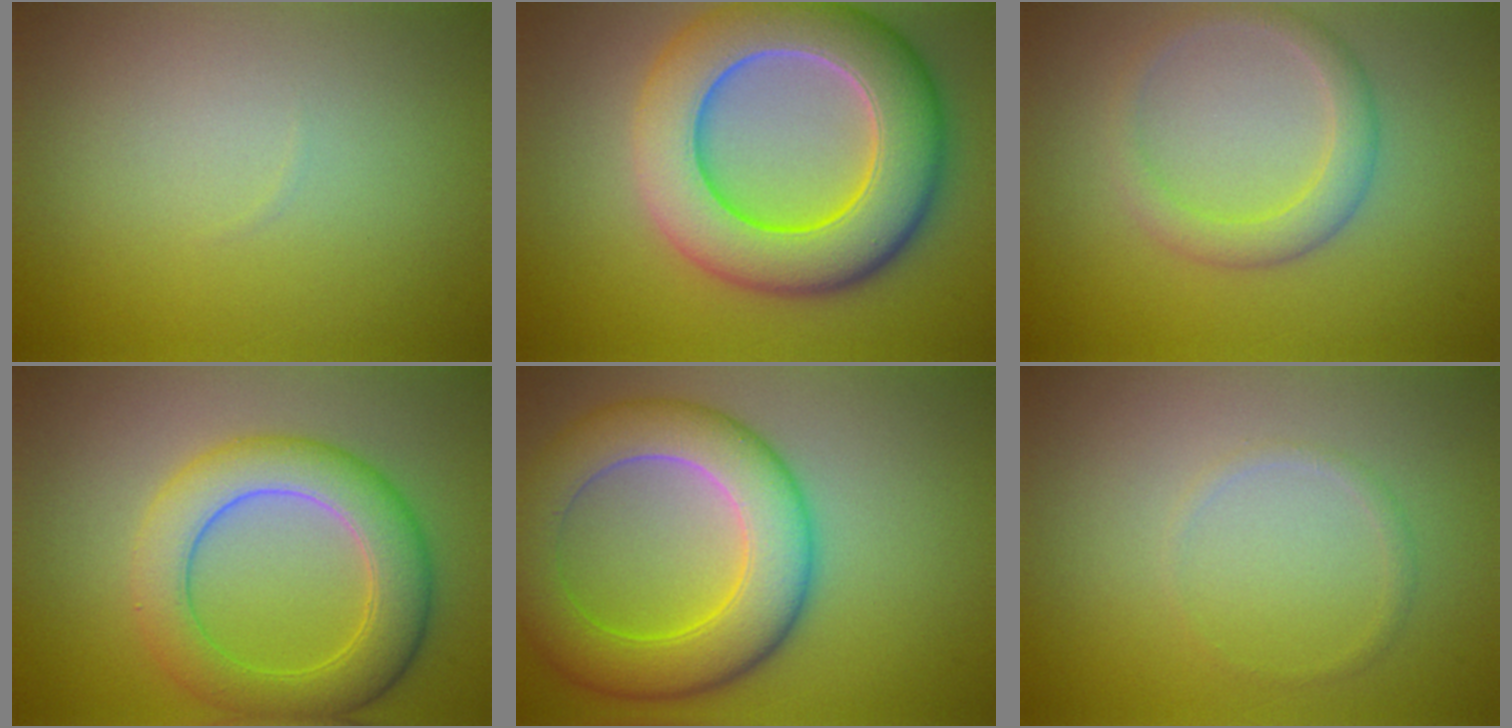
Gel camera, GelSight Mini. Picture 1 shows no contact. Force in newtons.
{"total": 10.8, "press": 10.8, "slide": 0.4}
{"total": 2.7, "press": 2.7, "slide": 0.0}
{"total": 6.4, "press": 6.4, "slide": 0.2}
{"total": 8.7, "press": 8.7, "slide": 0.1}
{"total": 0.8, "press": 0.8, "slide": 0.1}